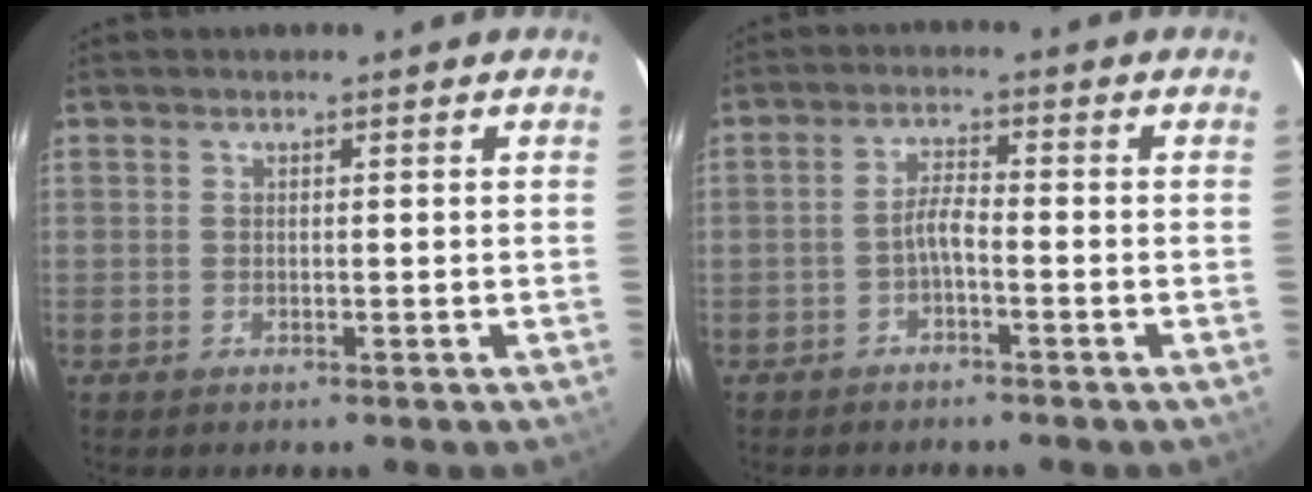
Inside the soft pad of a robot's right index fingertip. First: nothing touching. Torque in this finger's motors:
{"motor_torque": [0.46, -0.35, 0.34, 0.07]}